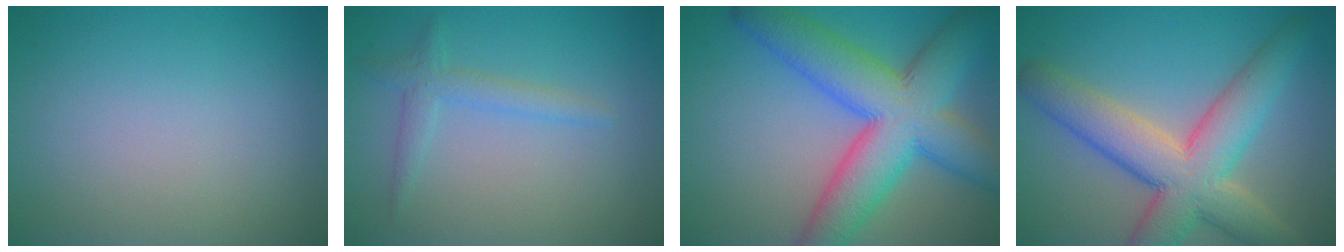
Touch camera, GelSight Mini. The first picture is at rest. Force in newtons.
{"total": 2.0, "press": 2.0, "slide": 0.1}
{"total": 11.0, "press": 11.0, "slide": 0.3}
{"total": 9.0, "press": 8.9, "slide": 0.8}